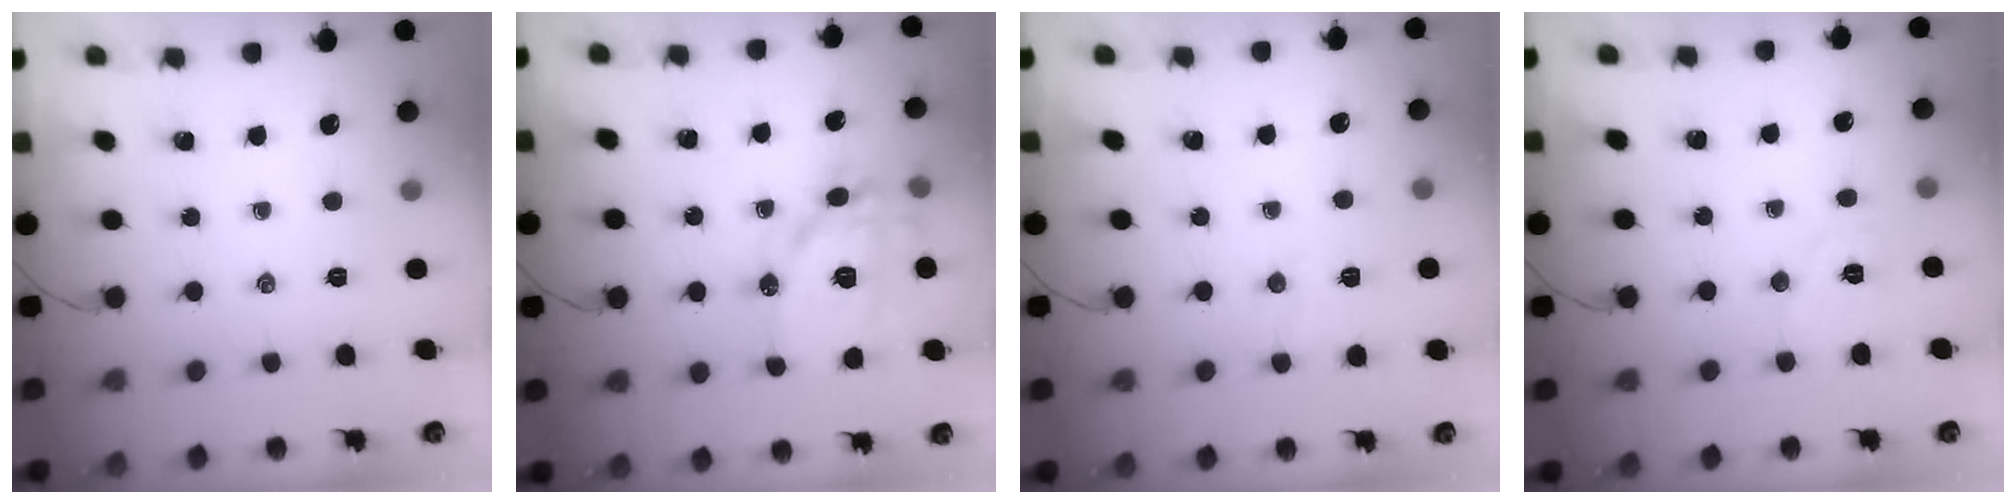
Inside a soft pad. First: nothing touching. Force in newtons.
{"total": 15.9, "press": 15.8, "slide": 1.5}
{"total": 3.6, "press": 3.5, "slide": 0.7}
{"total": 5.2, "press": 5.1, "slide": 1.0}